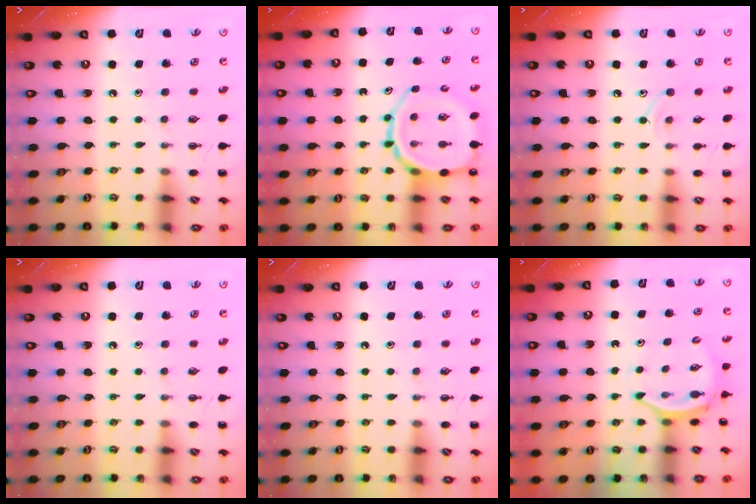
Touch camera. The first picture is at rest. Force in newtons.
{"total": 10.4, "press": 10.0, "slide": 3.0}
{"total": 7.7, "press": 7.4, "slide": 2.2}
{"total": 0.0}
{"total": 0.0}
{"total": 4.3, "press": 4.3, "slide": 0.2}